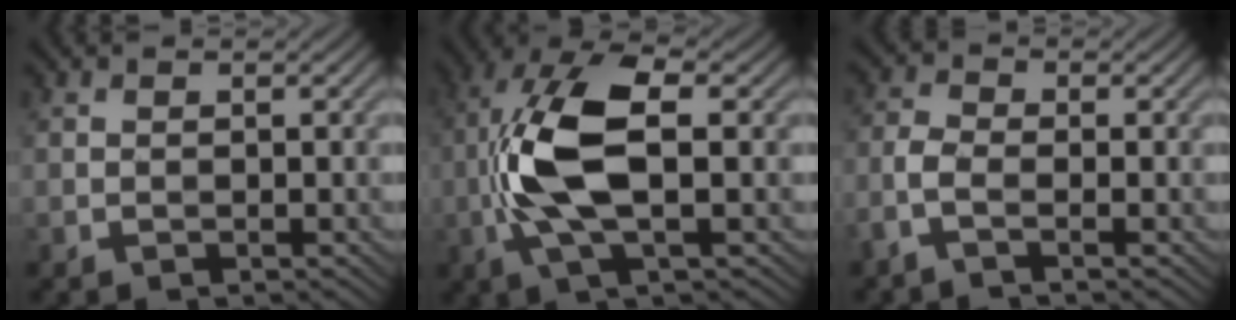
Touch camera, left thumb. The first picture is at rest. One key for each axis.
{"total": 11.3, "fx": -0.7, "fy": 4.5, "fz": 10.3, "tx": -0.230, "ty": 0.020, "tz": -0.019}
{"total": 2.9, "fx": -1.6, "fy": 1.0, "fz": 2.2, "tx": -0.060, "ty": 0.005, "tz": -0.044}